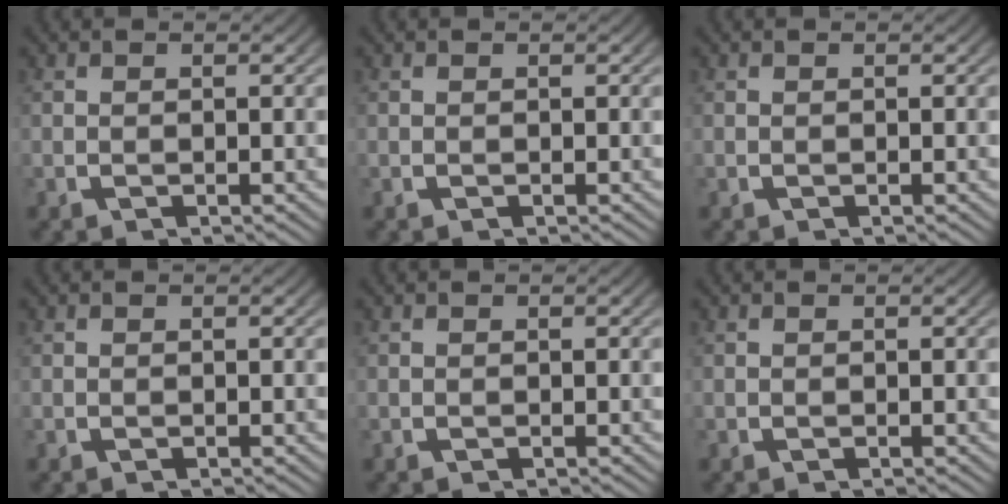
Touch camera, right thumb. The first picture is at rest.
{"total": 0.0}
{"total": 0.0}
{"total": 0.0}
{"total": 0.0}
{"total": 0.0}